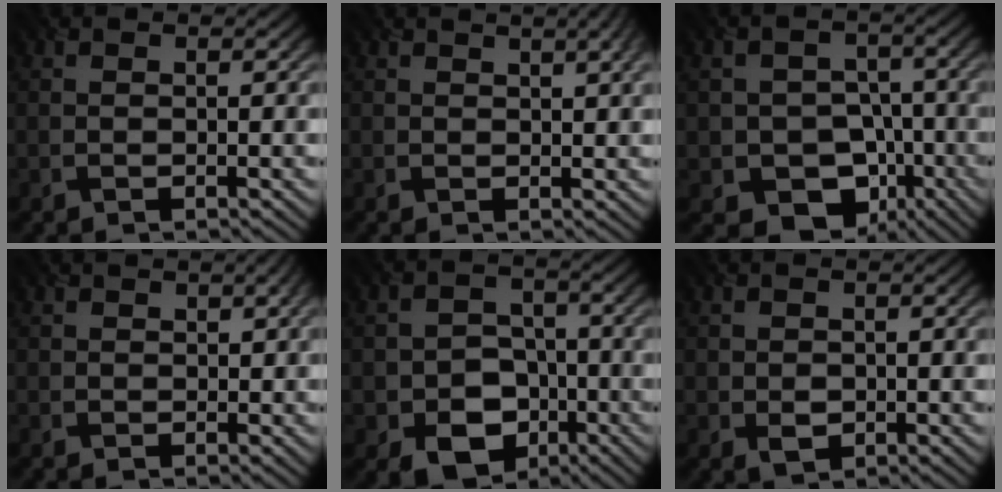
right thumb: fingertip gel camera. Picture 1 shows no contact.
{"total": 2.5, "force": [1.5, 0.7, 1.8], "torque": [-0.025, 0.002, 0.023]}
{"total": 10.2, "force": [-4.8, 8.0, 4.0], "torque": [-0.062, -0.021, -0.093]}
{"total": 0.8, "force": [0.6, 0.5, 0.3], "torque": [-0.006, -0.004, 0.015]}
{"total": 7.9, "force": [-4.1, 5.9, 3.3], "torque": [-0.059, -0.019, -0.072]}
{"total": 1.6, "force": [-0.5, 1.4, 0.6], "torque": [-0.017, -0.010, -0.002]}